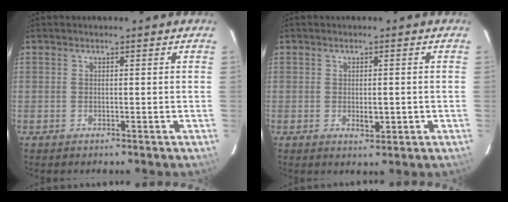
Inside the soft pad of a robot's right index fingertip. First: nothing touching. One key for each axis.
{"total": 2.9, "fx": -0.6, "fy": 1.3, "fz": 2.5, "tx": -0.043, "ty": -0.002, "tz": -0.003}